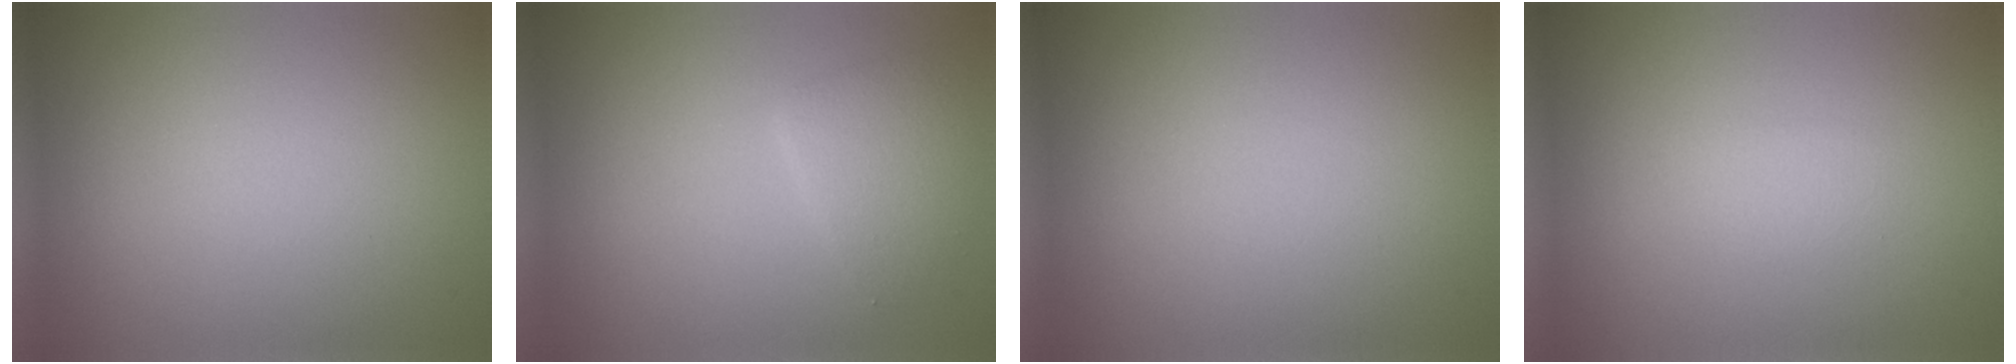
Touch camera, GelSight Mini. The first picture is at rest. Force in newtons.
{"total": 2.5, "press": 2.5, "slide": 0.1}
{"total": 0.0}
{"total": 0.9, "press": 0.9, "slide": 0.0}